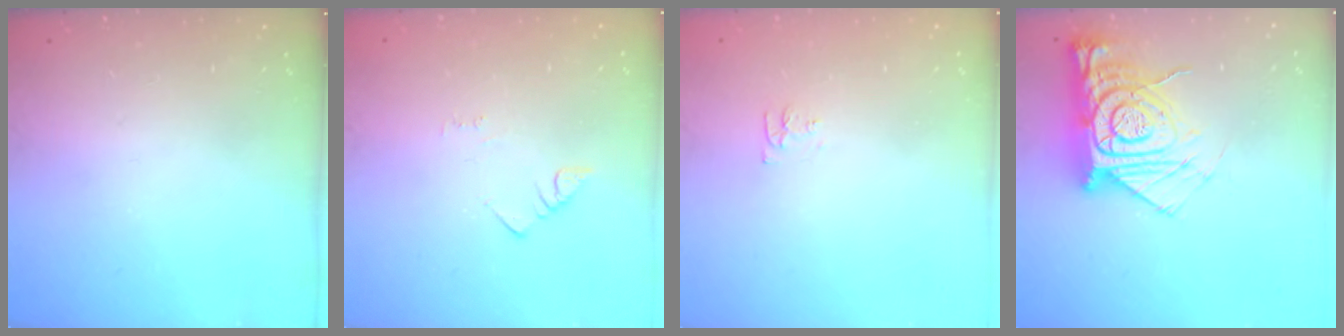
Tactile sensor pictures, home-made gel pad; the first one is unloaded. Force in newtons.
{"total": 1.5, "press": 1.5, "slide": 0.3}
{"total": 3.7, "press": 3.6, "slide": 0.6}
{"total": 17.8, "press": 17.7, "slide": 1.6}